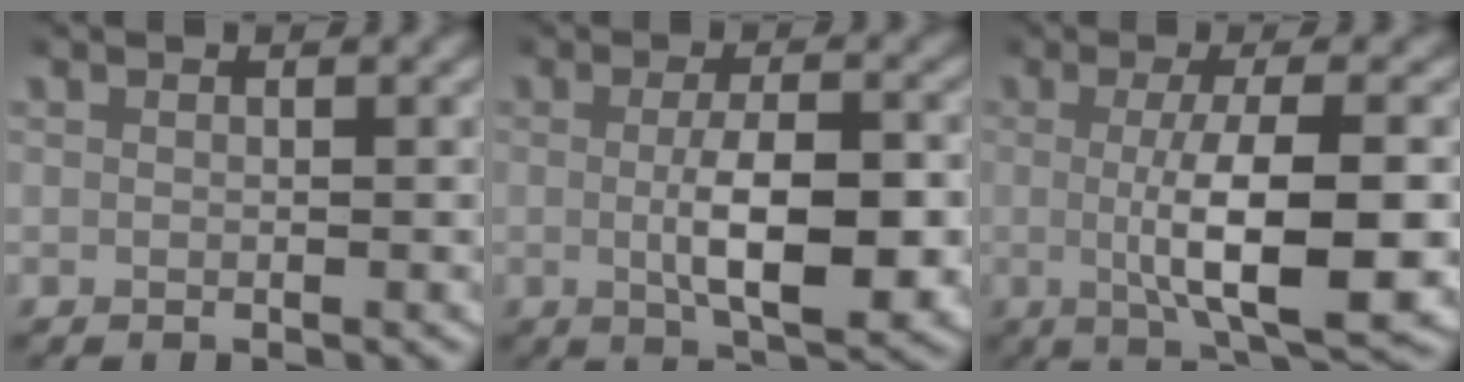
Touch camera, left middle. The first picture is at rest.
{"total": 6.5, "force": [-0.8, 2.5, 6.0], "torque": [-0.095, -0.014, -0.008]}
{"total": 7.6, "force": [-0.8, 1.8, 7.4], "torque": [-0.115, -0.007, -0.010]}